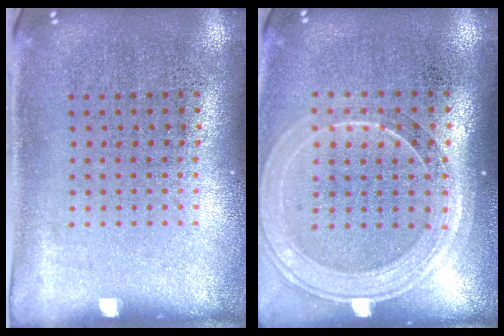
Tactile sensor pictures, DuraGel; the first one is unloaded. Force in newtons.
{"total": 1.7, "press": 1.5, "slide": 0.7}